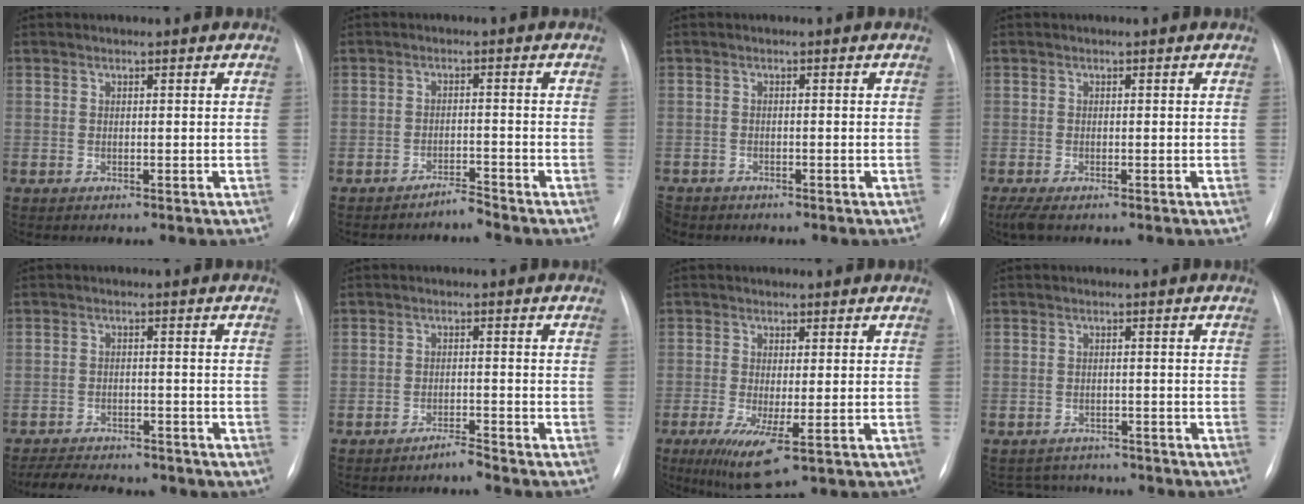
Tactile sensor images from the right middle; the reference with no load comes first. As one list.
[{"total": 2.0, "force": [-2.0, -0.4, -0.1], "torque": [0.010, -0.006, -0.032]}, {"total": 3.0, "force": [-2.5, 1.6, 0.1], "torque": [-0.003, -0.002, -0.045]}, {"total": 2.0, "force": [-1.4, 0.5, 1.4], "torque": [-0.031, -0.009, -0.026]}, {"total": 11.4, "force": [-9.3, 4.3, 4.9], "torque": [-0.095, 0.003, -0.125]}, {"total": 1.8, "force": [-1.8, -0.4, 0.3], "torque": [0.000, -0.002, -0.030]}, {"total": 6.4, "force": [-2.2, 1.1, 5.9], "torque": [-0.112, -0.020, -0.033]}, {"total": 5.3, "force": [-5.0, 1.7, 0.1], "torque": [0.001, 0.010, -0.067]}]